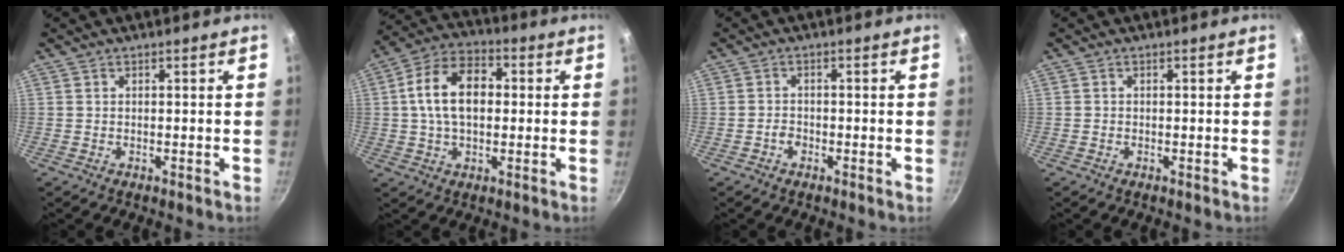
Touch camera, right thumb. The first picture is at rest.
{"total": 13.1, "force": [1.2, 8.4, 10.0], "torque": [-0.149, 0.027, 0.007]}
{"total": 1.4, "force": [-0.9, 0.8, 0.7], "torque": [-0.011, 0.010, -0.019]}
{"total": 0.0}